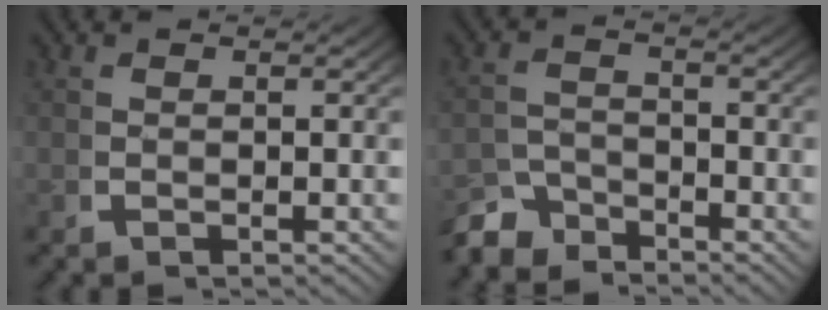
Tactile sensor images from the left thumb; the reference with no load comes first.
{"total": 4.0, "force": [-3.7, 1.2, 0.5], "torque": [0.005, -0.011, -0.071]}